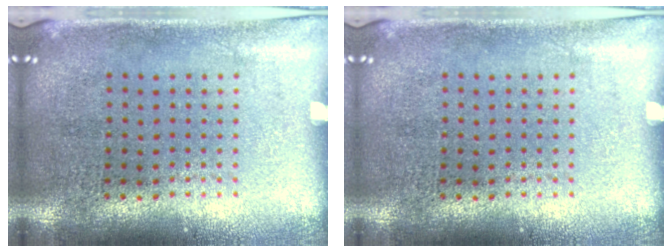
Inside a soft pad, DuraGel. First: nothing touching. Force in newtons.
{"total": 0.0}